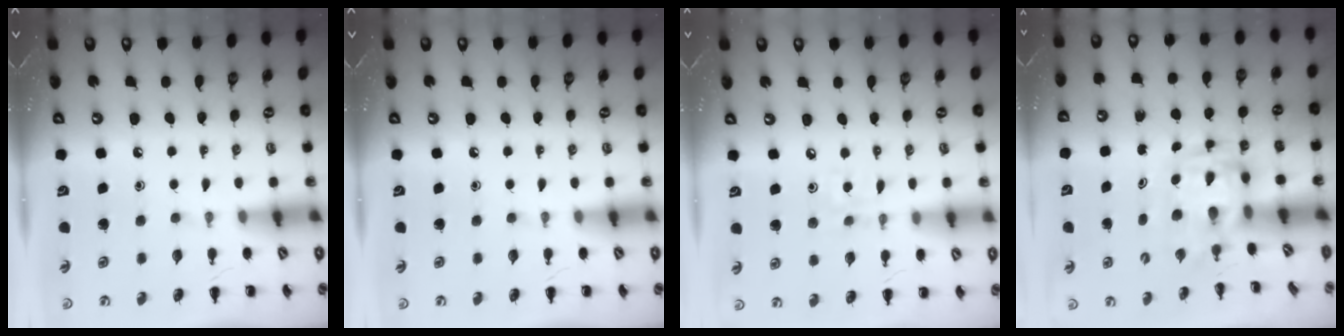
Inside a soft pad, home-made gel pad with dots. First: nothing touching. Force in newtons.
{"total": 0.0}
{"total": 2.1, "press": 2.0, "slide": 0.6}
{"total": 2.9, "press": 2.9, "slide": 0.6}